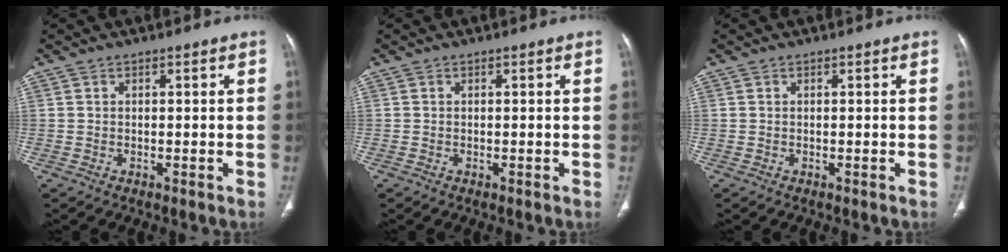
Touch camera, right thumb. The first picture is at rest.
{"total": 0.0}
{"total": 0.0}